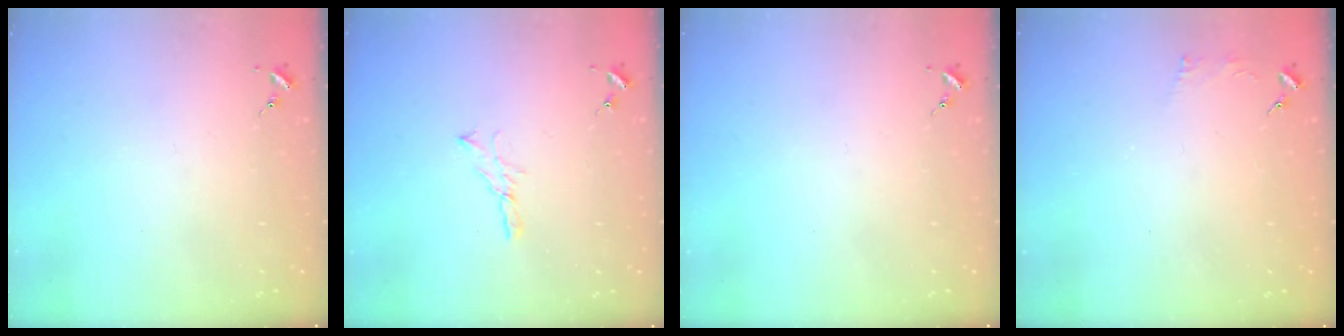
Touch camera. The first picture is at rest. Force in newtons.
{"total": 4.9, "press": 4.8, "slide": 0.5}
{"total": 0.0}
{"total": 2.4, "press": 2.4, "slide": 0.3}